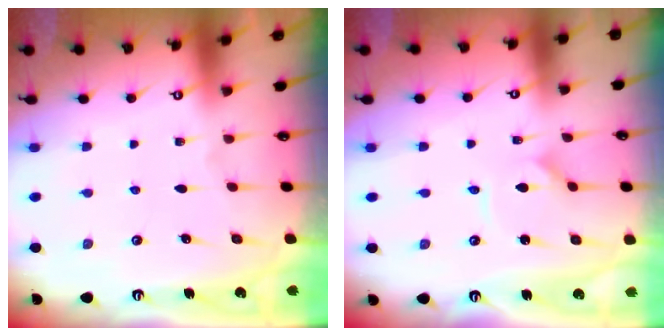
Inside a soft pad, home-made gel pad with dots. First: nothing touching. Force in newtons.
{"total": 2.1, "press": 2.1, "slide": 0.2}